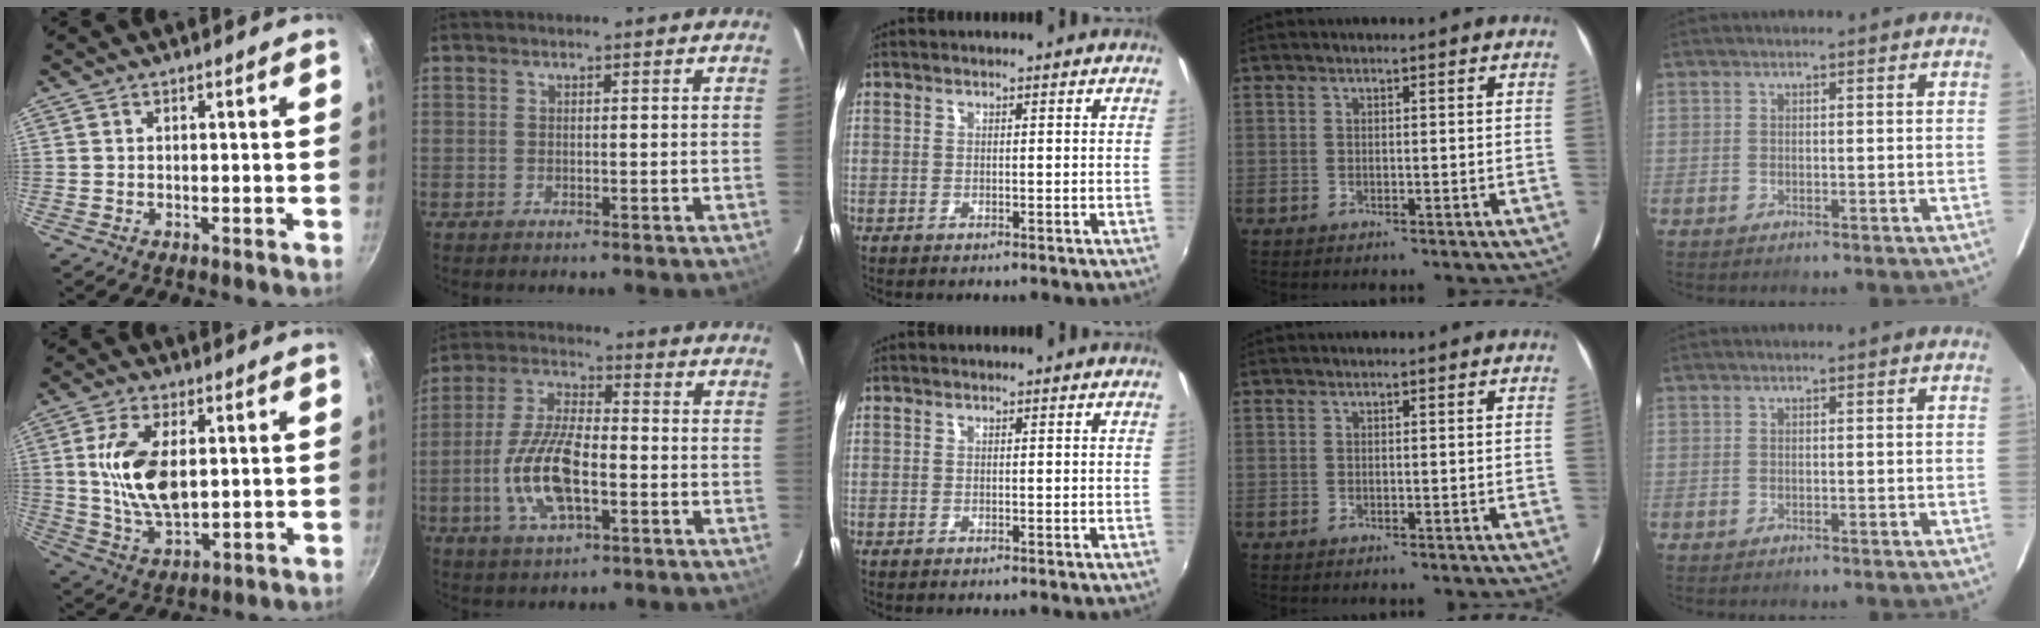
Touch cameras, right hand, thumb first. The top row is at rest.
{"thumb": {"total": 12.9, "force": [2.0, 6.8, 10.8], "torque": [-0.193, -0.009, 0.043]}, "index": {"total": 13.3, "force": [-3.8, 5.1, 11.6], "torque": [-0.246, -0.001, -0.072]}}